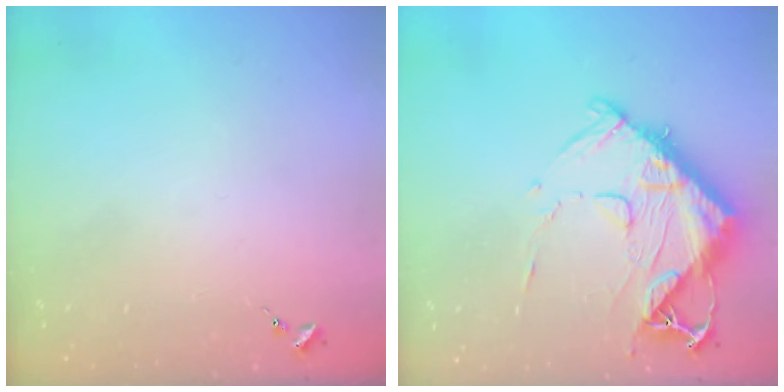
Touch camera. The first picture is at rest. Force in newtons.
{"total": 15.6, "press": 15.6, "slide": 1.1}